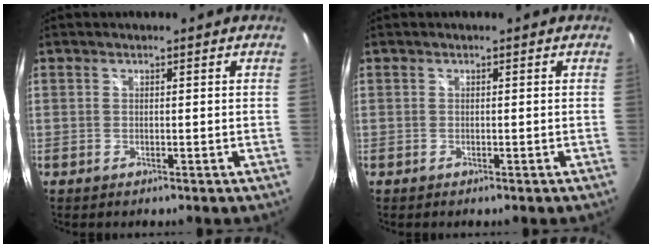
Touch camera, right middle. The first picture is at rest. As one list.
[{"total": 0.0}]